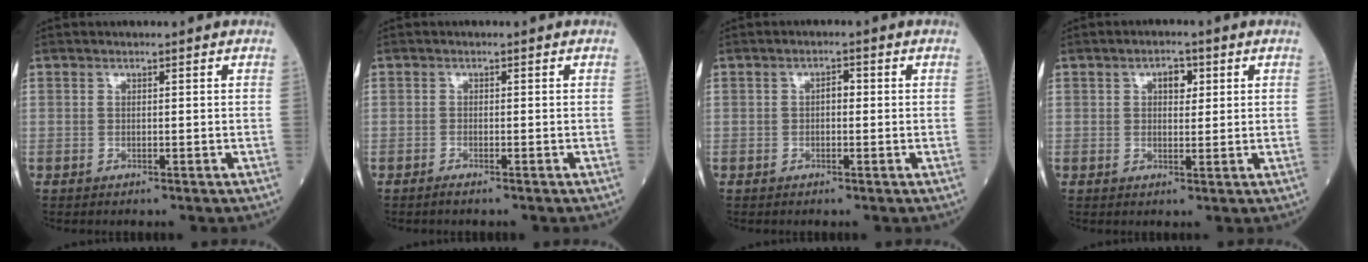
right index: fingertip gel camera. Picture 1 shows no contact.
{"total": 1.0, "force": [-0.8, 0.0, 0.5], "torque": [-0.011, -0.001, -0.014]}
{"total": 1.5, "force": [0.0, 0.8, 1.2], "torque": [-0.014, 0.005, -0.004]}
{"total": 3.0, "force": [1.1, 1.7, 2.2], "torque": [-0.031, 0.008, 0.015]}